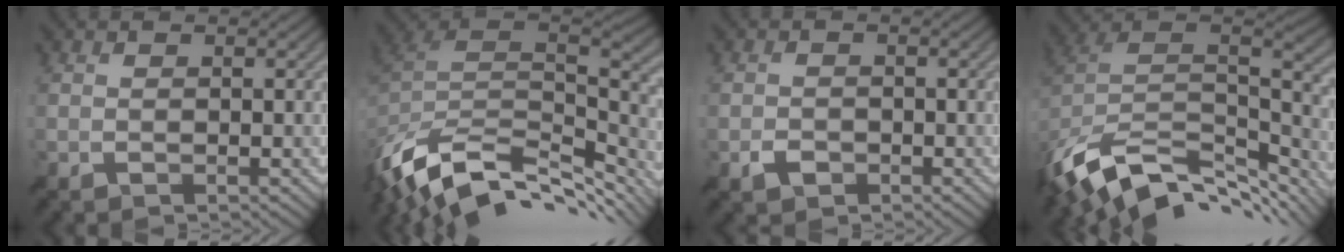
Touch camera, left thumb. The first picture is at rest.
{"total": 14.5, "force": [-8.3, 7.9, 8.9], "torque": [-0.231, -0.019, -0.132]}
{"total": 1.5, "force": [-0.9, 1.2, 0.4], "torque": [-0.010, -0.002, -0.016]}
{"total": 13.3, "force": [-7.1, 7.3, 8.5], "torque": [-0.199, -0.025, -0.107]}